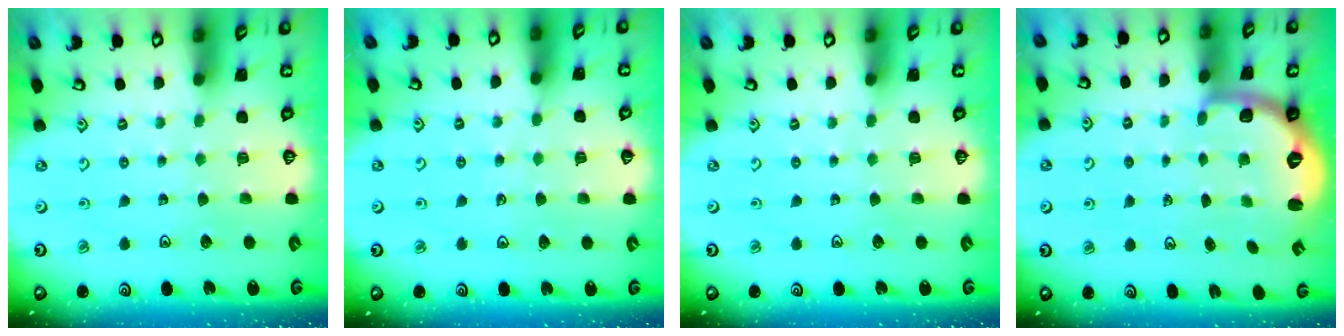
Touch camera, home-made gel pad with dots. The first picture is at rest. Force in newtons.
{"total": 3.5, "press": 3.4, "slide": 0.8}
{"total": 0.0}
{"total": 2.7, "press": 1.7, "slide": 2.1}